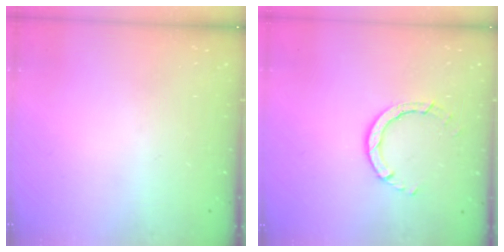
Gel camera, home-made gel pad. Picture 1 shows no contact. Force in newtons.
{"total": 4.7, "press": 4.7, "slide": 0.3}